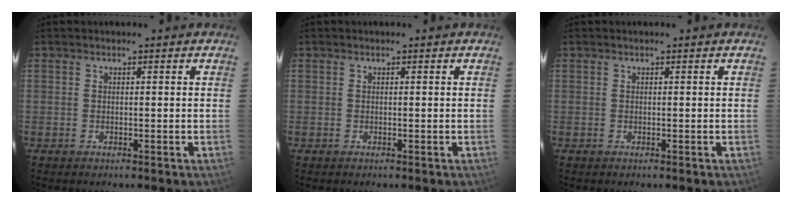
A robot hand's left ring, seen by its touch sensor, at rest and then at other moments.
{"total": 0.0}
{"total": 0.0}